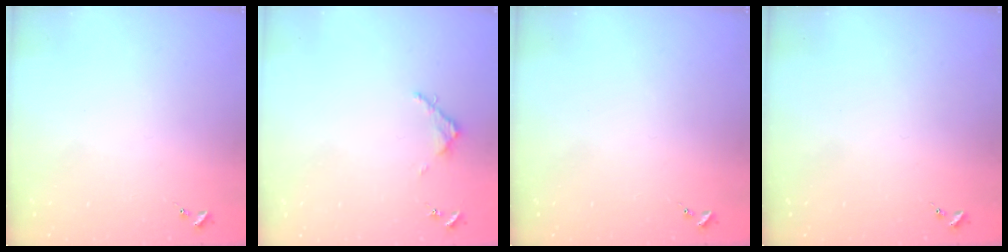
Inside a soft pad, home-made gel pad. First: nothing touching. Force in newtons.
{"total": 3.1, "press": 3.1, "slide": 0.4}
{"total": 0.0}
{"total": 0.0}